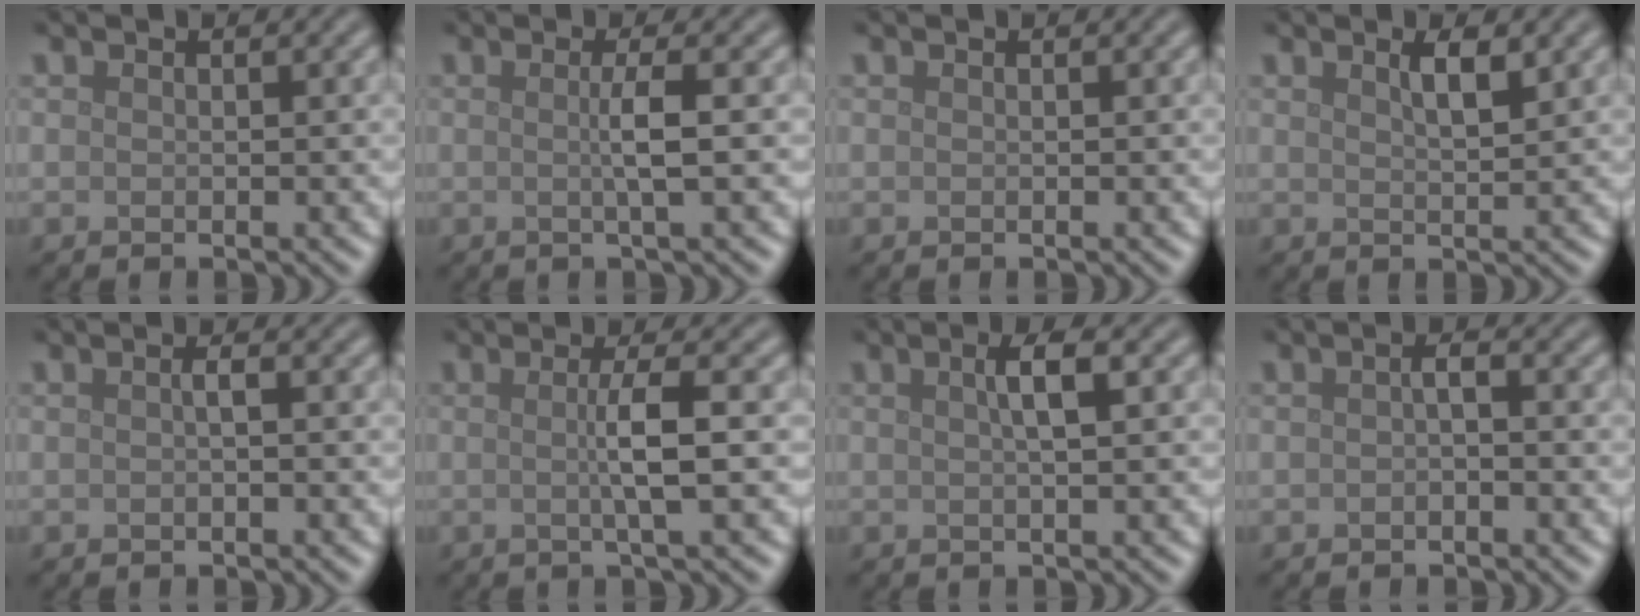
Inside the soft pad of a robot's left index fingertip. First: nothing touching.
{"total": 2.3, "force": [0.0, 0.4, 2.3], "torque": [-0.042, -0.001, -0.006]}
{"total": 0.0}
{"total": 2.1, "force": [1.2, 0.5, 1.6], "torque": [-0.023, 0.003, 0.020]}
{"total": 0.8, "force": [0.0, 0.1, 0.8], "torque": [-0.015, 0.002, -0.001]}
{"total": 3.3, "force": [0.0, 0.5, 3.2], "torque": [-0.057, -0.003, -0.006]}
{"total": 2.5, "force": [0.6, 0.5, 2.4], "torque": [-0.036, 0.007, 0.007]}
{"total": 1.0, "force": [-0.3, 0.3, 0.9], "torque": [-0.018, 0.002, -0.006]}